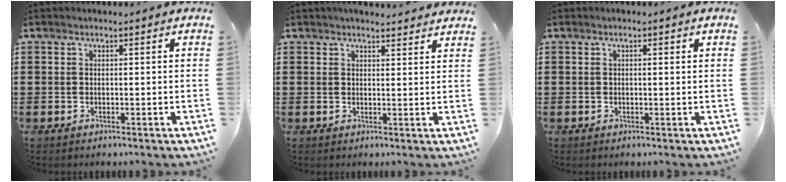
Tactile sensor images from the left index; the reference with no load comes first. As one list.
[{"total": 2.4, "force": [2.3, 0.6, 0.1], "torque": [-0.008, -0.004, 0.044]}, {"total": 0.9, "force": [0.2, 0.1, 0.9], "torque": [-0.018, 0.001, 0.005]}]